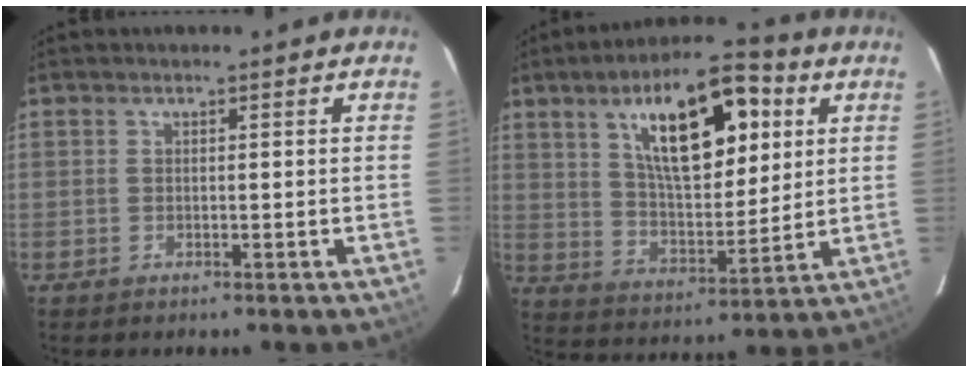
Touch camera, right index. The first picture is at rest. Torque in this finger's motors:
{"motor_torque": [1.76, 0.37, 1.06, 0.21]}